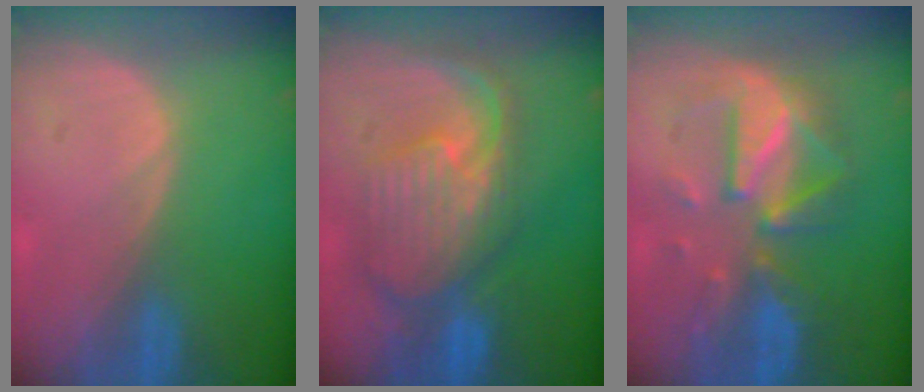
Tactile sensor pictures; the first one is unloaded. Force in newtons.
{"total": 10.5, "press": 9.4, "slide": 4.8}
{"total": 9.0, "press": 9.0, "slide": 0.4}